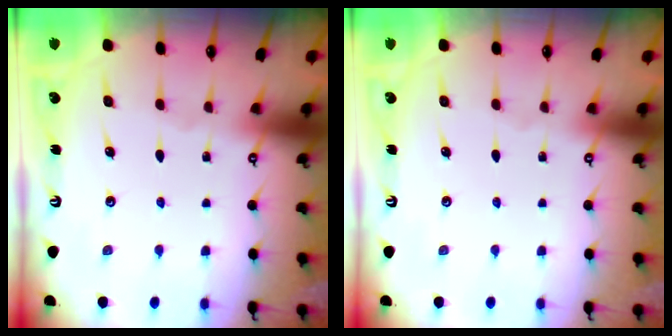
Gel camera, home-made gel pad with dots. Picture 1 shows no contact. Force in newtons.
{"total": 0.0}